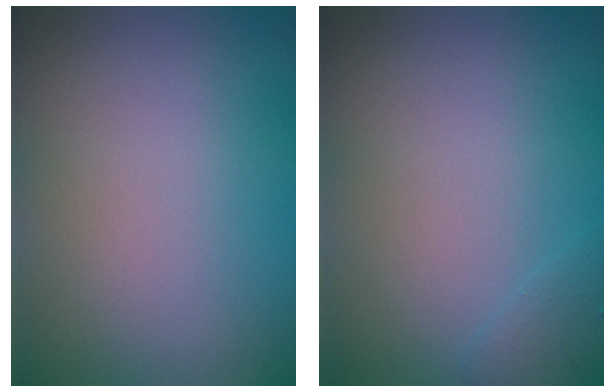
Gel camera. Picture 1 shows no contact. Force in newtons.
{"total": 0.8, "press": 0.8, "slide": 0.1}